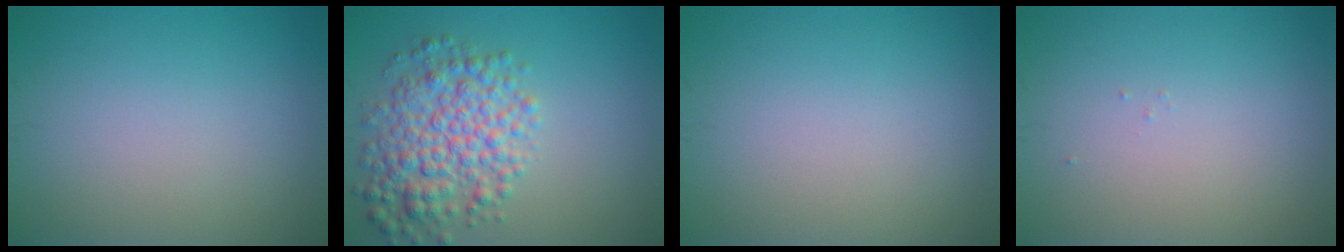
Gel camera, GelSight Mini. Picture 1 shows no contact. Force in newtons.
{"total": 6.0, "press": 6.0, "slide": 0.0}
{"total": 0.0}
{"total": 0.0}